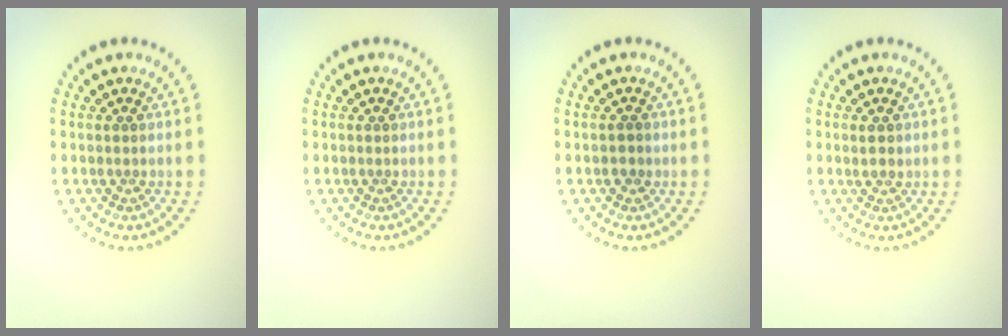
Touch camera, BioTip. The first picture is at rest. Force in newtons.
{"total": 0.0}
{"total": 0.9, "press": 0.9, "slide": 0.1}
{"total": 1.1, "press": 1.0, "slide": 0.5}